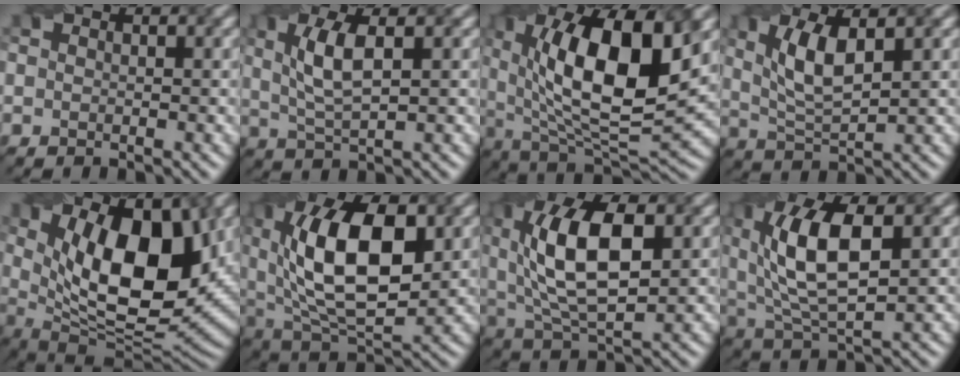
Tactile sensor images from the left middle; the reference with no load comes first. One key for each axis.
{"total": 4.4, "fx": 0.7, "fy": 1.3, "fz": 4.2, "tx": -0.086, "ty": 0.008, "tz": 0.031}
{"total": 14.1, "fx": 3.1, "fy": 6.1, "fz": 12.3, "tx": -0.197, "ty": 0.002, "tz": 0.058}
{"total": 5.1, "fx": 1.2, "fy": 1.8, "fz": 4.7, "tx": -0.098, "ty": 0.005, "tz": 0.038}
{"total": 13.7, "fx": 2.8, "fy": 6.0, "fz": 11.9, "tx": -0.172, "ty": -0.005, "tz": 0.055}
{"total": 12.7, "fx": 1.9, "fy": 6.7, "fz": 10.6, "tx": -0.185, "ty": 0.009, "tz": 0.043}
{"total": 10.2, "fx": 1.4, "fy": 4.8, "fz": 8.9, "tx": -0.166, "ty": 0.014, "tz": 0.033}
{"total": 9.3, "fx": 1.6, "fy": 4.1, "fz": 8.2, "tx": -0.167, "ty": 0.010, "tz": 0.037}